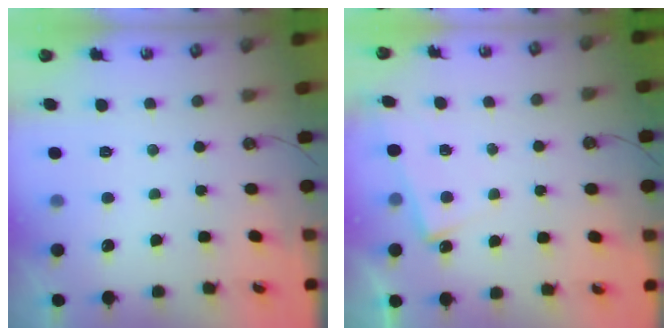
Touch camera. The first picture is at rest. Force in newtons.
{"total": 5.8, "press": 5.8, "slide": 0.4}